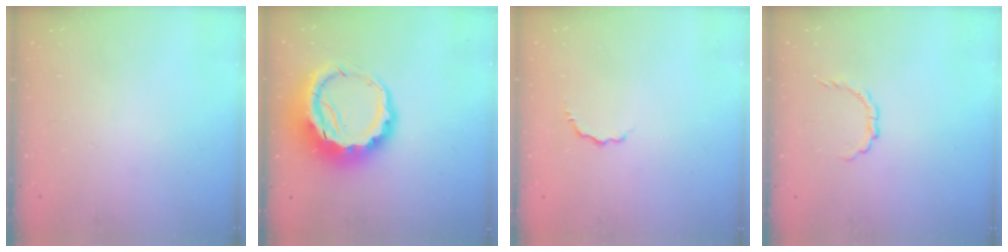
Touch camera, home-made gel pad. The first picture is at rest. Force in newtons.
{"total": 13.1, "press": 12.8, "slide": 2.8}
{"total": 3.8, "press": 3.8, "slide": 0.8}
{"total": 3.1, "press": 3.0, "slide": 0.3}